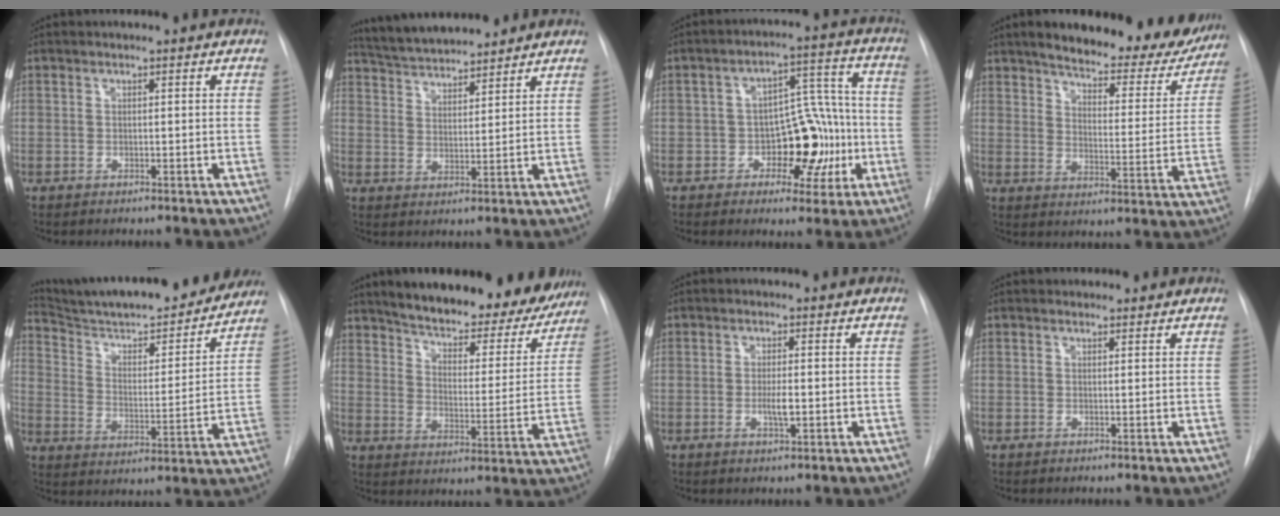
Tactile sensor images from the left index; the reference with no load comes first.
{"total": 9.8, "force": [9.1, 1.4, 3.1], "torque": [-0.057, 0.019, 0.158]}
{"total": 11.1, "force": [-3.1, 6.4, 8.5], "torque": [-0.106, 0.032, -0.039]}
{"total": 22.5, "force": [18.9, 6.7, 10.1], "torque": [-0.133, -0.026, 0.229]}
{"total": 23.6, "force": [21.6, 2.9, 9.1], "torque": [-0.144, -0.030, 0.310]}
{"total": 23.5, "force": [20.5, 6.4, 9.5], "torque": [-0.137, -0.028, 0.261]}
{"total": 2.7, "force": [-0.7, 0.5, 2.5], "torque": [-0.048, -0.004, -0.011]}
{"total": 0.8, "force": [0.6, 0.5, -0.1], "torque": [0.001, 0.001, 0.005]}